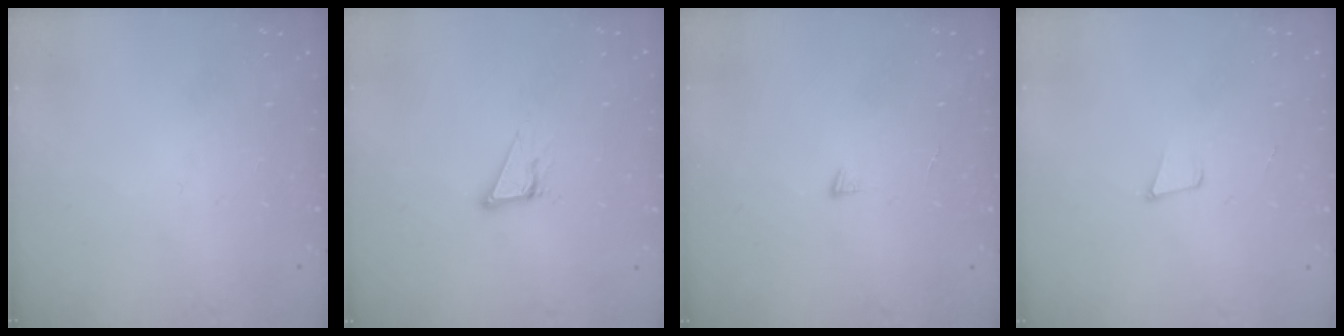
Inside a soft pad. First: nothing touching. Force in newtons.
{"total": 5.6, "press": 5.6, "slide": 0.3}
{"total": 4.1, "press": 4.1, "slide": 0.4}
{"total": 3.9, "press": 2.9, "slide": 2.6}